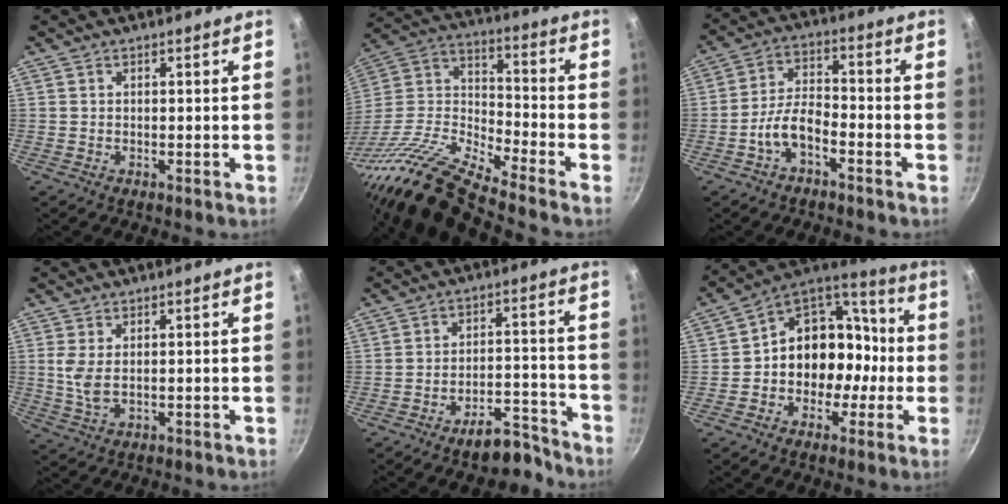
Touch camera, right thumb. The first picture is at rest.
{"total": 20.3, "force": [-16.8, 3.8, 10.7], "torque": [-0.178, 0.081, -0.340]}
{"total": 7.0, "force": [-3.8, 3.3, 4.9], "torque": [-0.085, 0.044, -0.074]}
{"total": 4.0, "force": [0.6, 1.9, 3.5], "torque": [-0.075, -0.005, 0.017]}
{"total": 8.4, "force": [-6.9, 3.1, 3.7], "torque": [-0.022, 0.077, -0.097]}
{"total": 15.7, "force": [-2.6, 13.0, 8.5], "torque": [-0.068, 0.069, -0.047]}